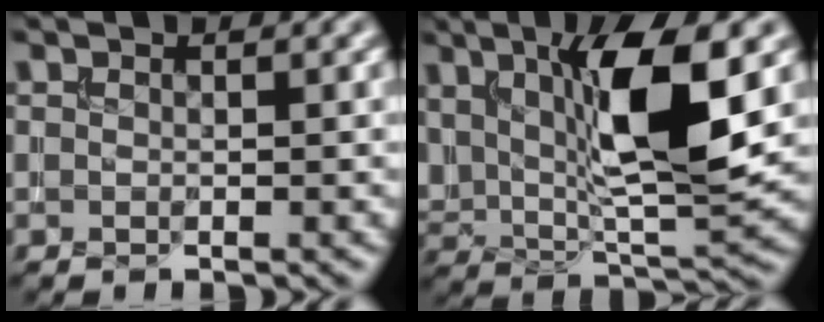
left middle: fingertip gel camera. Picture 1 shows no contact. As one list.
[{"total": 9.3, "force": [2.6, 2.9, 8.5], "torque": [-0.153, -0.008, 0.050]}]